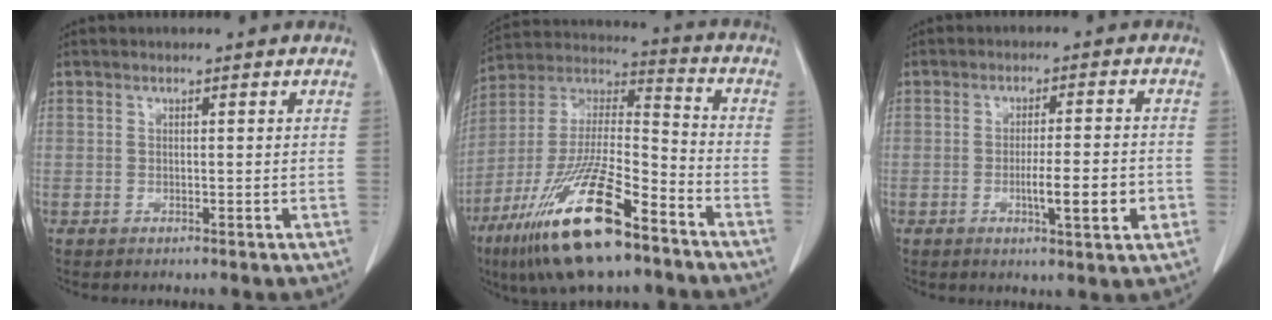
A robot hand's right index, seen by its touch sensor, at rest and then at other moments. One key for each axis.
{"total": 20.9, "fx": -12.6, "fy": 4.2, "fz": 16.1, "tx": -0.332, "ty": -0.028, "tz": -0.229}
{"total": 7.1, "fx": -2.0, "fy": 0.7, "fz": 6.7, "tx": -0.104, "ty": -0.005, "tz": -0.029}